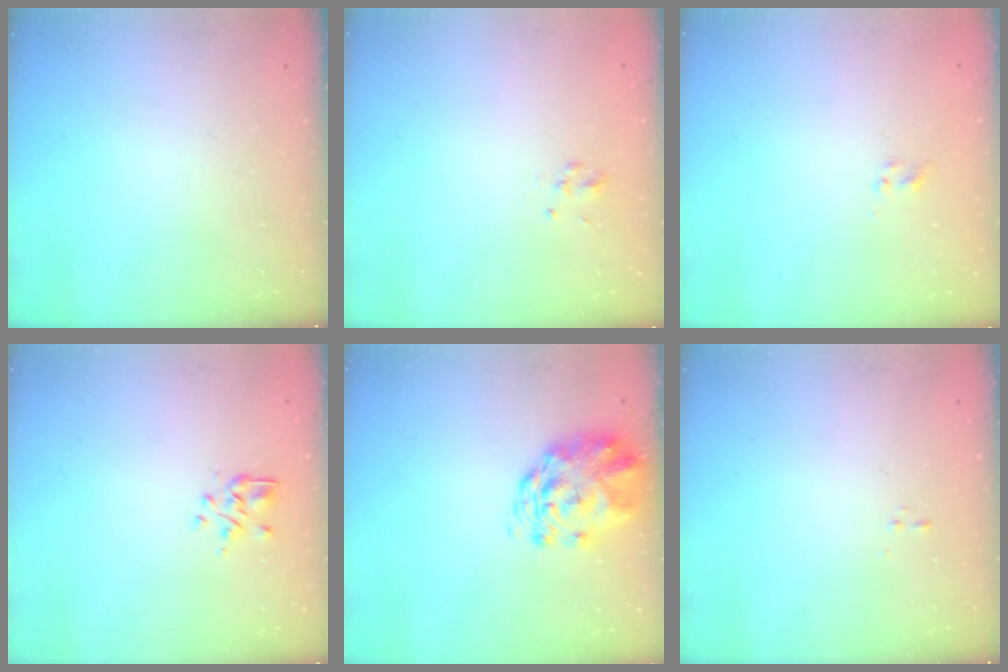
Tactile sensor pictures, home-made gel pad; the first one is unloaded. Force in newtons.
{"total": 1.4, "press": 1.3, "slide": 0.4}
{"total": 1.9, "press": 1.7, "slide": 0.9}
{"total": 2.9, "press": 2.7, "slide": 1.0}
{"total": 2.8, "press": 2.5, "slide": 1.1}
{"total": 0.0}